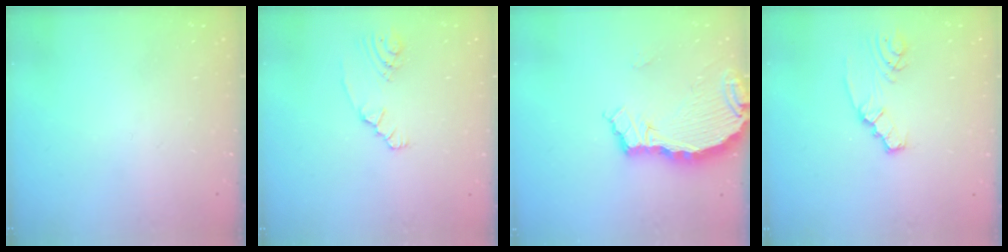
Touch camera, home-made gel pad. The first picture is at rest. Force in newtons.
{"total": 2.7, "press": 2.5, "slide": 1.0}
{"total": 6.2, "press": 6.1, "slide": 0.7}
{"total": 2.7, "press": 2.7, "slide": 0.4}